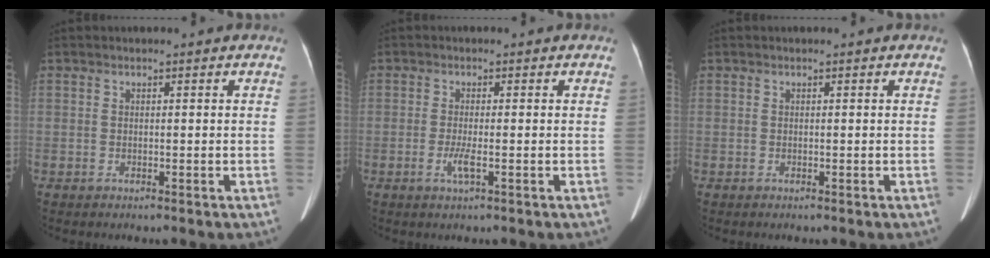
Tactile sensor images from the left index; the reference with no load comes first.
{"total": 2.2, "force": [-0.7, 0.1, 2.1], "torque": [-0.045, -0.004, -0.015]}
{"total": 0.0}